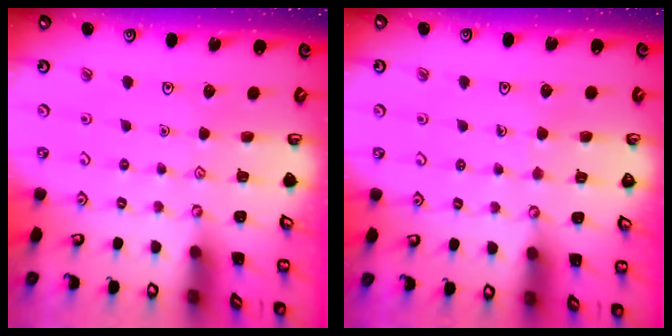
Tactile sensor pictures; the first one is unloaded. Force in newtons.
{"total": 2.6, "press": 2.6, "slide": 0.2}